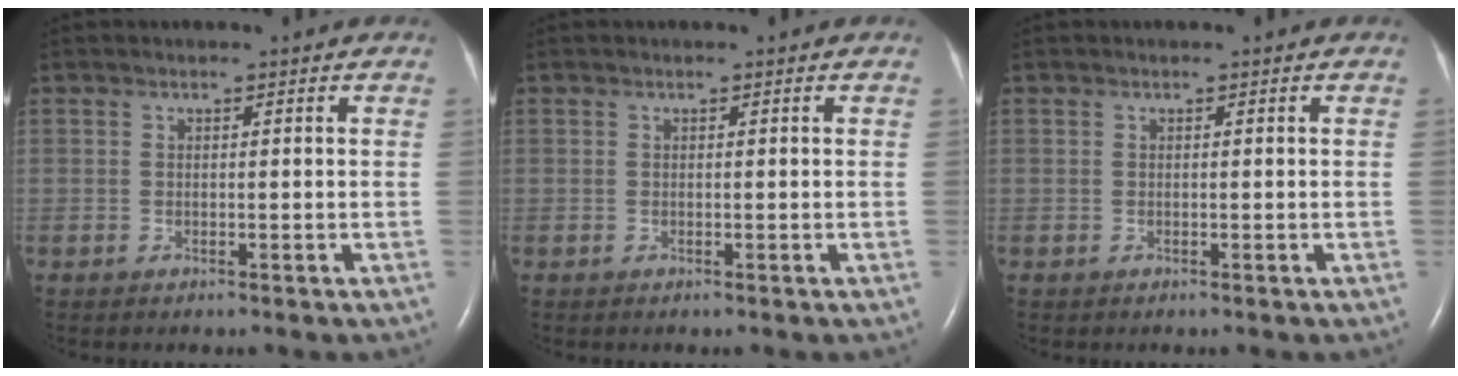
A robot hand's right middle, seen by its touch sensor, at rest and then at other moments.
{"total": 0.0}
{"total": 0.0}